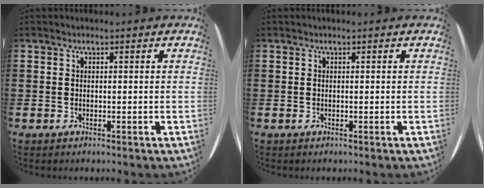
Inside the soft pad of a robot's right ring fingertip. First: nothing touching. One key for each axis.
{"total": 0.0}